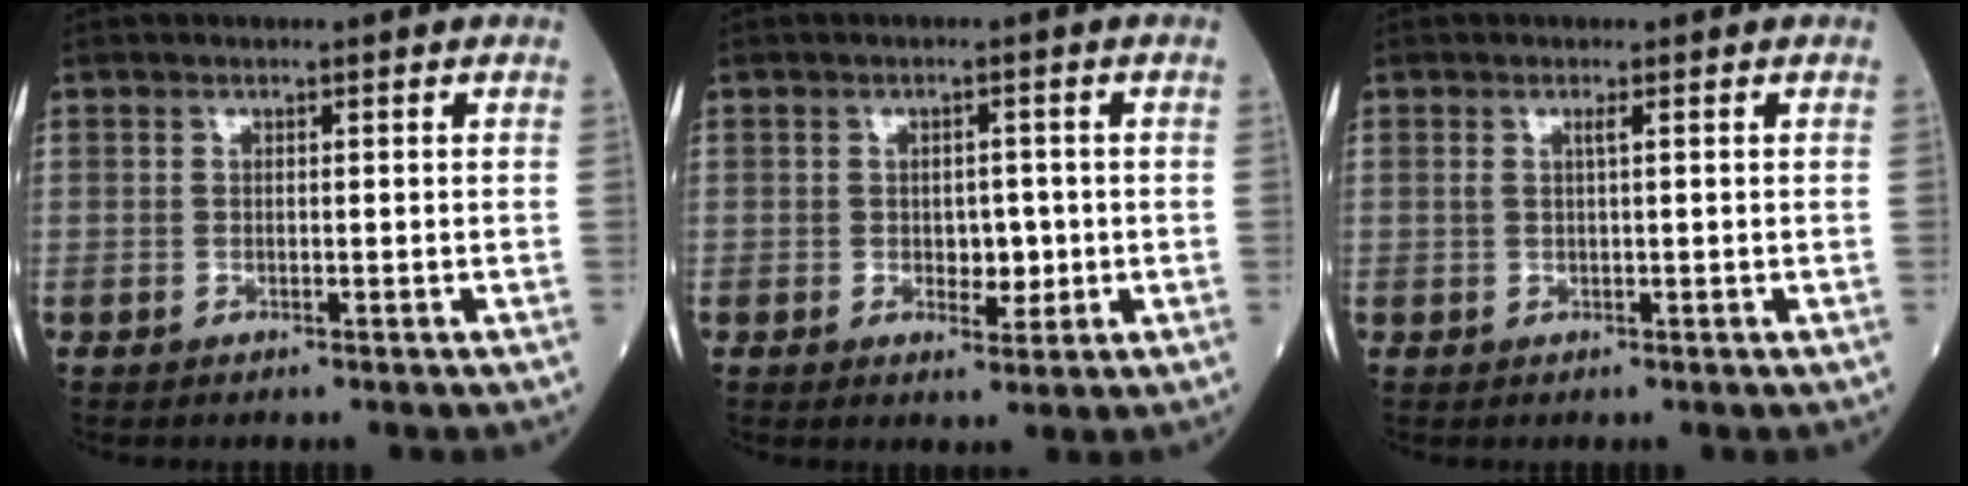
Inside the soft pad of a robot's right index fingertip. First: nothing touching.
{"total": 3.2, "force": [-0.4, 2.0, 2.5], "torque": [-0.030, 0.002, 0.001]}
{"total": 0.9, "force": [0.3, -0.1, 0.9], "torque": [-0.021, 0.003, 0.006]}